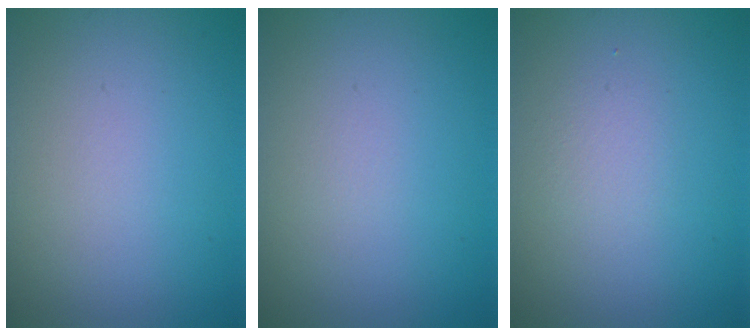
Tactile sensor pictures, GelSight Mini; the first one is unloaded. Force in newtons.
{"total": 0.0}
{"total": 1.3, "press": 1.3, "slide": 0.1}